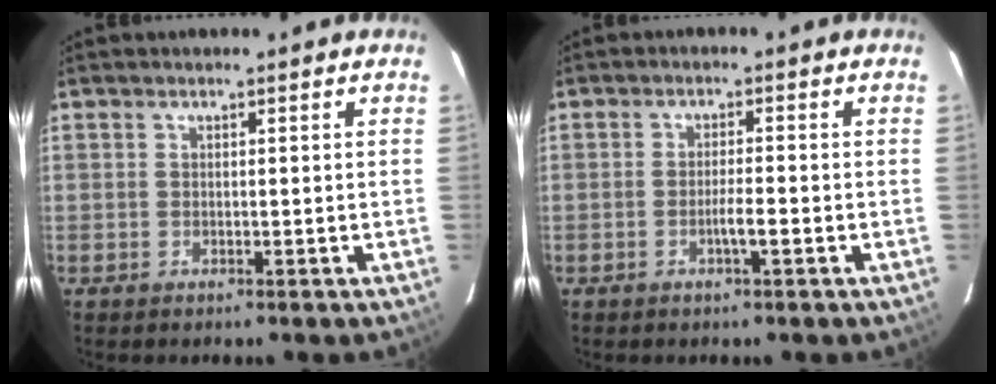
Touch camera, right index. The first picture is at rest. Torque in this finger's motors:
{"motor_torque": [0.33, -0.19, 0.19, 0.05]}